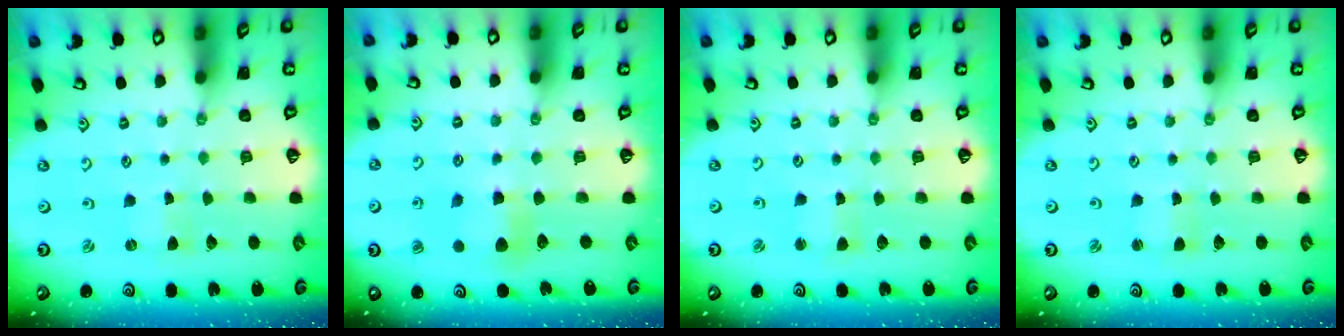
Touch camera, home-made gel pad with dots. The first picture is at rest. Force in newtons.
{"total": 5.8, "press": 5.8, "slide": 0.4}
{"total": 1.9, "press": 1.9, "slide": 0.2}
{"total": 1.2, "press": 1.2, "slide": 0.2}